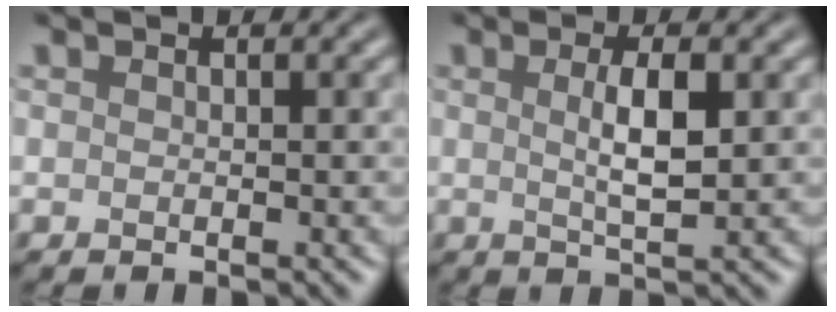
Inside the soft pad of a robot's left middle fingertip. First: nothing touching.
{"total": 3.2, "force": [0.5, 0.7, 3.1], "torque": [-0.059, 0.001, 0.010]}